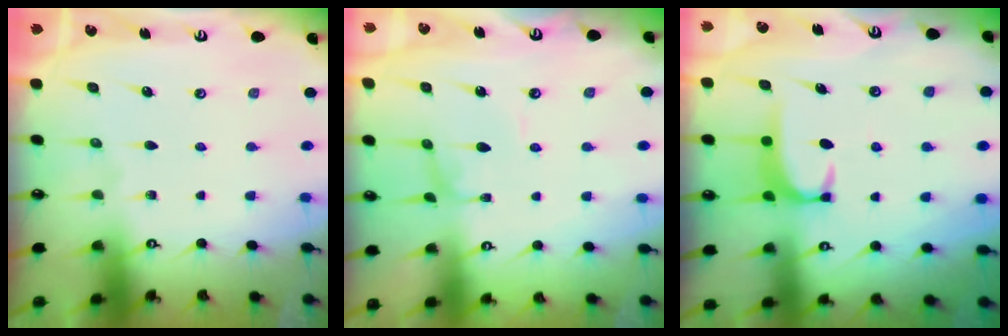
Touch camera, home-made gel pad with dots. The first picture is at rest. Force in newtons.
{"total": 0.6, "press": 0.5, "slide": 0.2}
{"total": 1.9, "press": 1.9, "slide": 0.5}